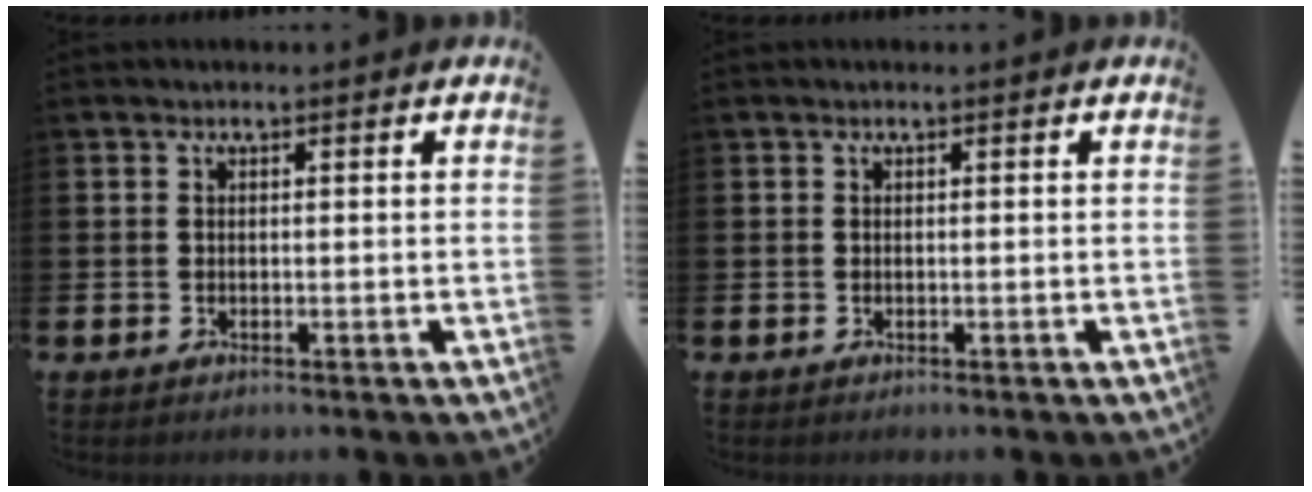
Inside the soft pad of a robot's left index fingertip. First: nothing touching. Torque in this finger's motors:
{"motor_torque": [0.00, 0.00, 0.01, 0.00]}